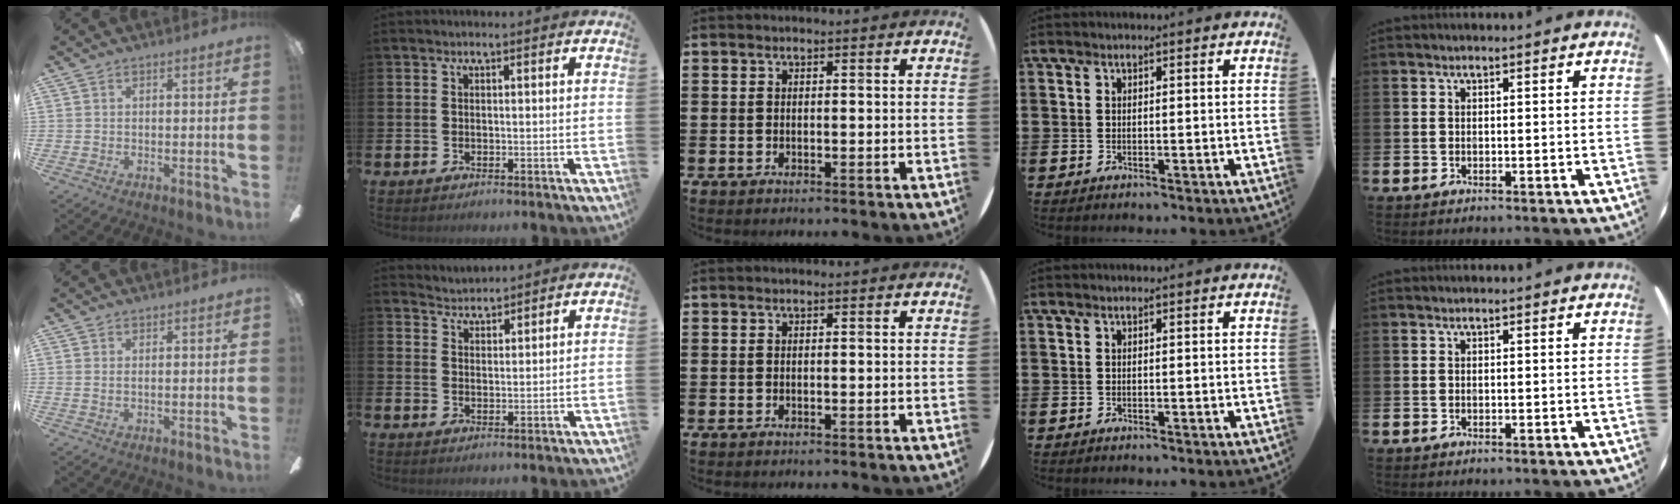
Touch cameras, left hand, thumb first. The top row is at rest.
{"thumb": {"total": 0.8, "force": [0.5, 0.1, 0.7], "torque": [-0.016, 0.000, 0.008]}, "index": {"total": 3.2, "force": [3.1, 0.4, -0.5], "torque": [-0.008, -0.012, 0.059]}}